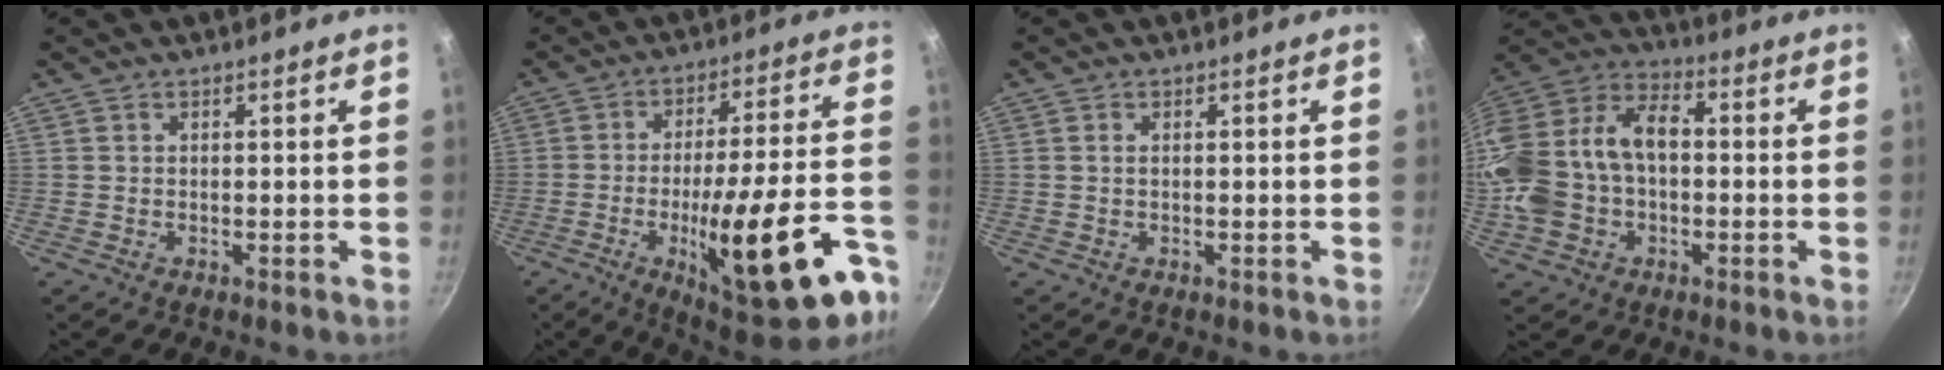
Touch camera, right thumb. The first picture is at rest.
{"total": 25.5, "force": [-10.3, 7.3, 22.2], "torque": [-0.288, 0.034, -0.139]}
{"total": 0.7, "force": [0.1, 0.3, 0.6], "torque": [-0.012, 0.001, 0.002]}
{"total": 21.2, "force": [-1.4, 15.0, 14.9], "torque": [-0.300, 0.058, -0.033]}